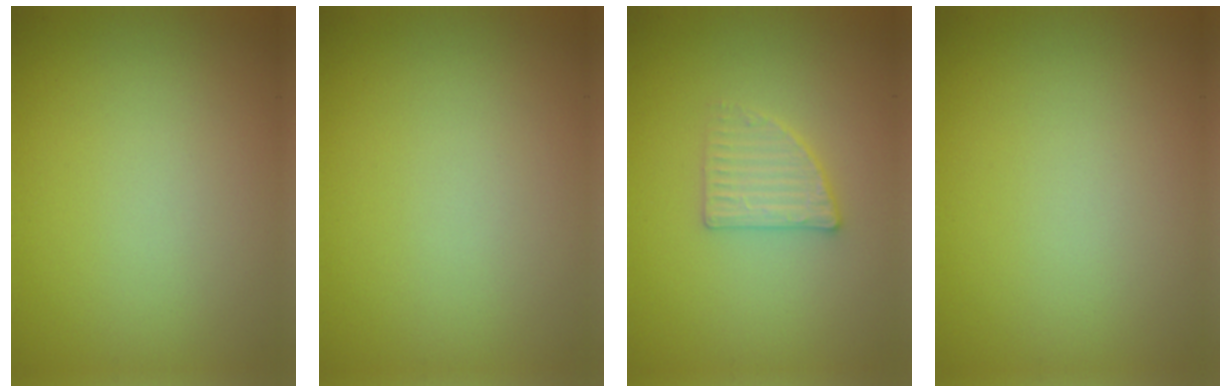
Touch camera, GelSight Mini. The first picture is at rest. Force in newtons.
{"total": 0.0}
{"total": 2.3, "press": 2.2, "slide": 0.5}
{"total": 0.0}